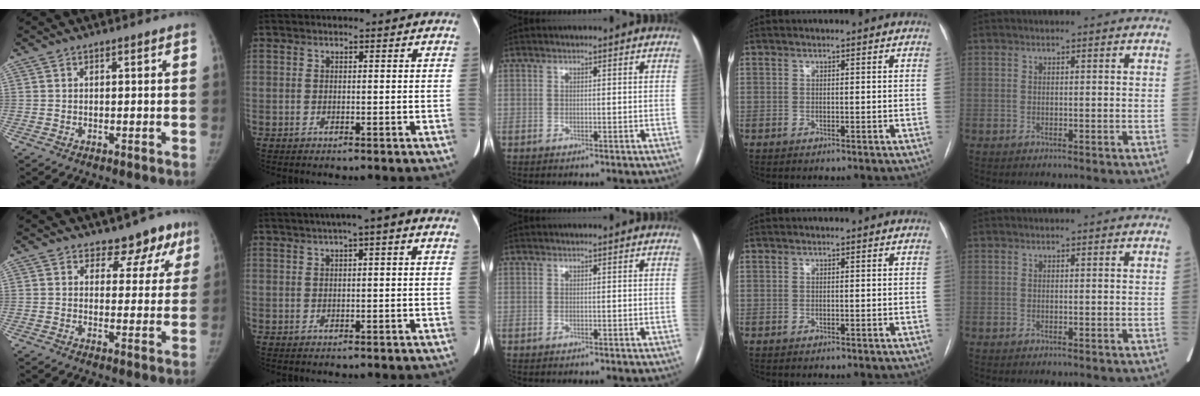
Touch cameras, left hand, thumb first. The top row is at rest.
{"thumb": {"total": 7.7, "force": [5.7, 4.7, 2.0], "torque": [0.021, -0.029, 0.057]}, "index": {"total": 4.5, "force": [1.9, 0.5, 4.0], "torque": [-0.061, 0.022, 0.024]}}